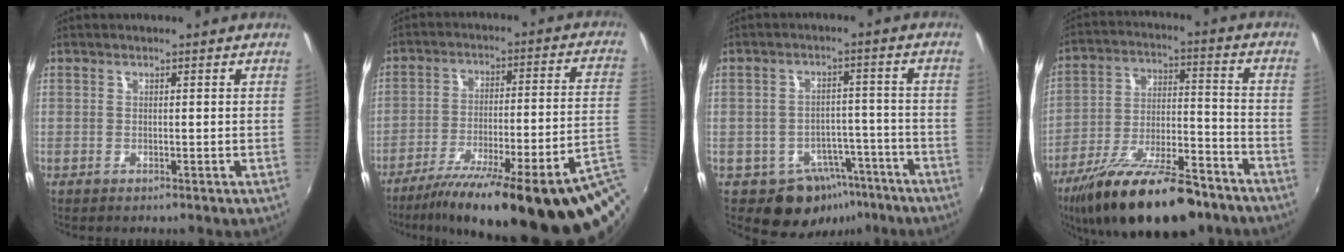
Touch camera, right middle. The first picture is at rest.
{"total": 27.6, "force": [-19.1, 2.7, 19.8], "torque": [-0.274, -0.041, -0.267]}
{"total": 9.6, "force": [-5.8, 7.0, 3.1], "torque": [-0.055, 0.026, -0.057]}
{"total": 22.6, "force": [-16.2, 7.4, 13.9], "torque": [-0.251, -0.029, -0.251]}